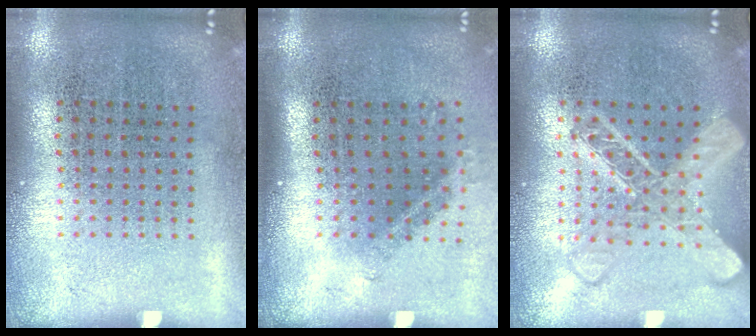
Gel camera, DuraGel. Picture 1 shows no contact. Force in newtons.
{"total": 1.5, "press": 0.9, "slide": 1.2}
{"total": 3.1, "press": 3.1, "slide": 0.4}